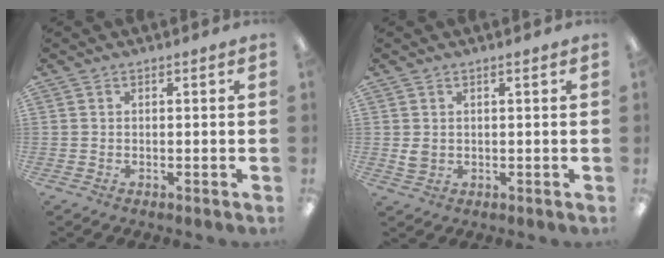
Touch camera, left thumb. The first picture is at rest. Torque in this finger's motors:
{"motor_torque": [-0.11, 0.33, 0.45, -0.42, -0.01]}